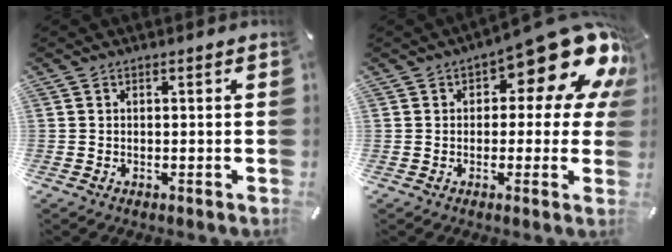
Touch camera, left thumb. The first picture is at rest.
{"total": 18.1, "force": [9.1, 7.8, 13.6], "torque": [-0.168, -0.066, 0.148]}